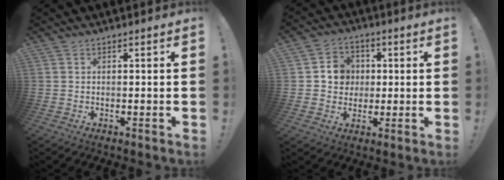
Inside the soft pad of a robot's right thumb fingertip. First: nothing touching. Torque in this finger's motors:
{"motor_torque": [0.91, 1.23, 0.22, -0.08, -0.02]}